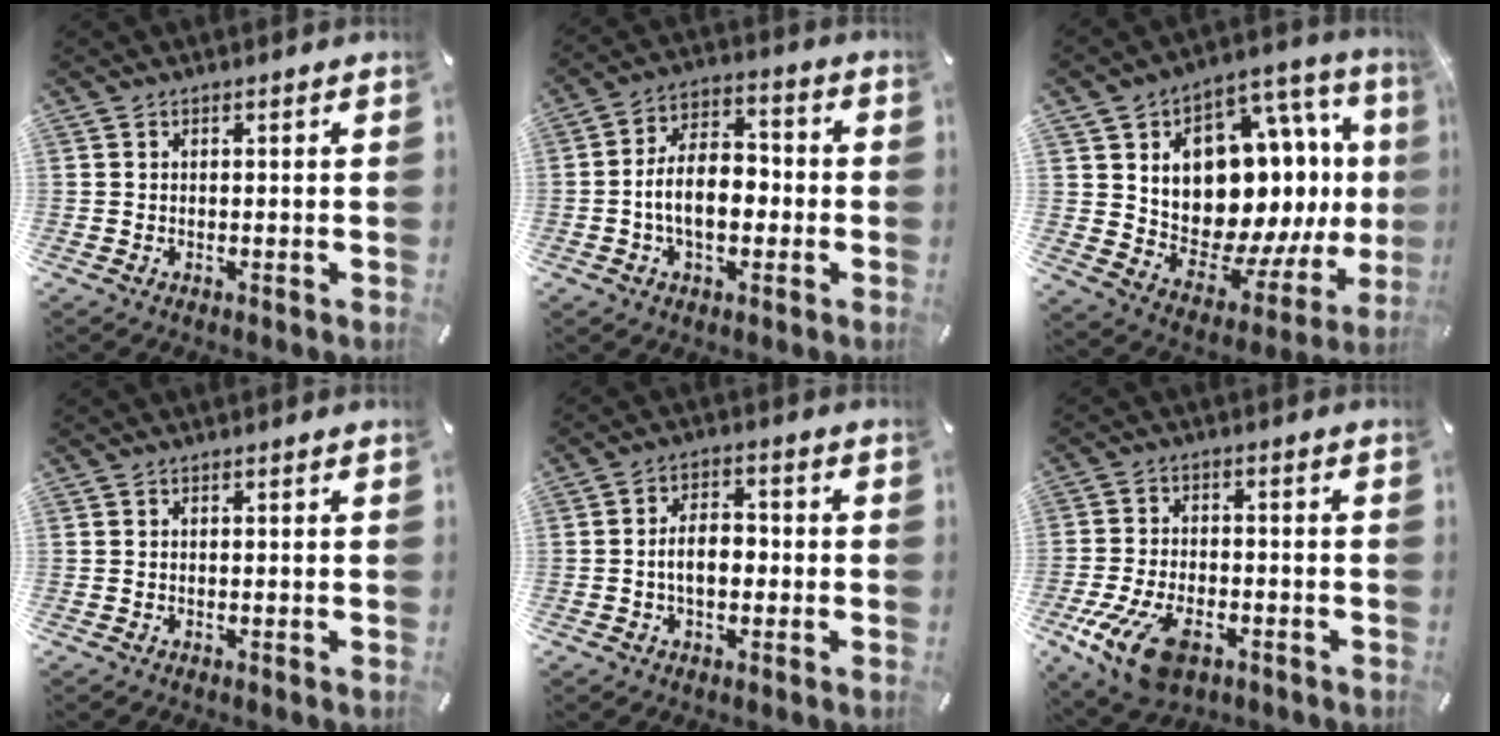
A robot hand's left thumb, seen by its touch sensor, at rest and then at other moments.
{"total": 10.9, "force": [-2.5, 7.1, 7.8], "torque": [-0.143, 0.013, -0.046]}
{"total": 18.4, "force": [4.0, 13.3, 12.1], "torque": [-0.192, -0.057, 0.085]}
{"total": 0.0}
{"total": 6.7, "force": [-1.3, 4.2, 5.0], "torque": [-0.078, 0.006, -0.028]}
{"total": 12.7, "force": [-6.3, 7.1, 8.5], "torque": [-0.184, 0.020, -0.113]}